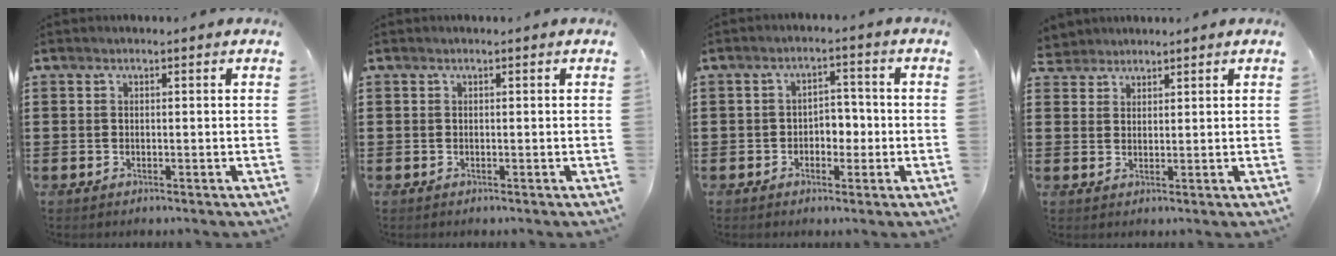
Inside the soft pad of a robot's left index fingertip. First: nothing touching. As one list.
[{"total": 0.0}, {"total": 3.4, "force": [-1.2, 2.3, 2.2], "torque": [-0.040, 0.004, -0.030]}, {"total": 2.3, "force": [2.1, 0.9, -0.3], "torque": [-0.003, 0.004, 0.041]}]